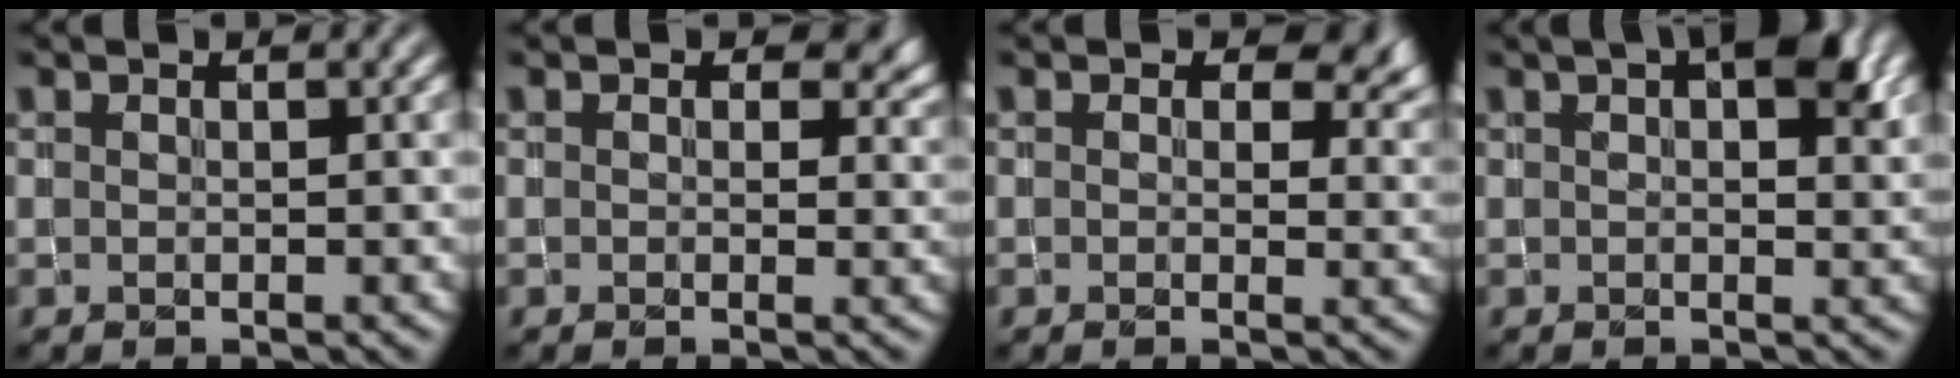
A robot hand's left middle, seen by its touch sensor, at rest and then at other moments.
{"total": 3.4, "force": [1.4, 2.5, 1.9], "torque": [-0.029, -0.004, 0.017]}
{"total": 5.3, "force": [2.2, 3.6, 3.1], "torque": [-0.043, -0.004, 0.029]}
{"total": 5.9, "force": [2.9, 2.8, 4.4], "torque": [-0.043, 0.019, 0.028]}